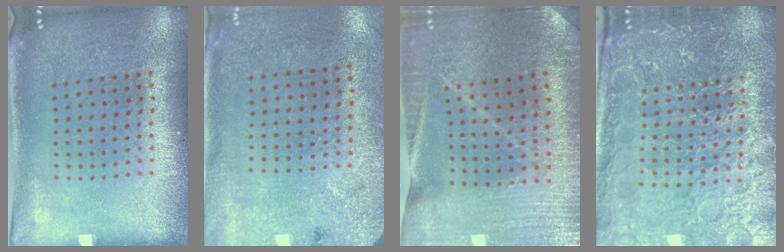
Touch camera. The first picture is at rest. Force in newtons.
{"total": 2.7, "press": 2.2, "slide": 1.7}
{"total": 2.0, "press": 2.0, "slide": 0.1}
{"total": 4.9, "press": 4.6, "slide": 1.7}